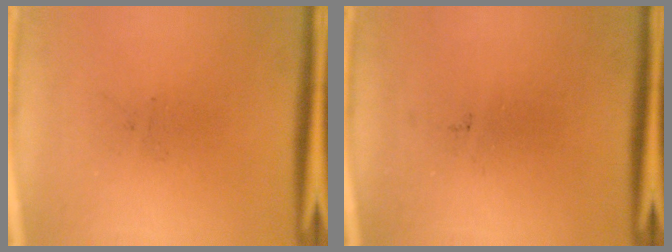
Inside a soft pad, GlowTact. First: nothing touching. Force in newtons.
{"total": 0.0}